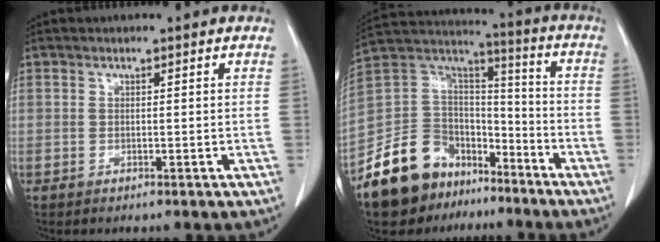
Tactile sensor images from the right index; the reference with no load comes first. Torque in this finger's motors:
{"motor_torque": [0.08, 0.00, -0.34, -0.14]}